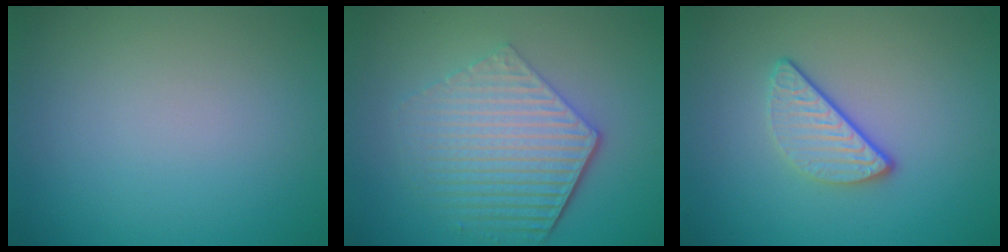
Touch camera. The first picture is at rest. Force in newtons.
{"total": 6.3, "press": 4.6, "slide": 4.4}
{"total": 3.0, "press": 2.3, "slide": 1.8}